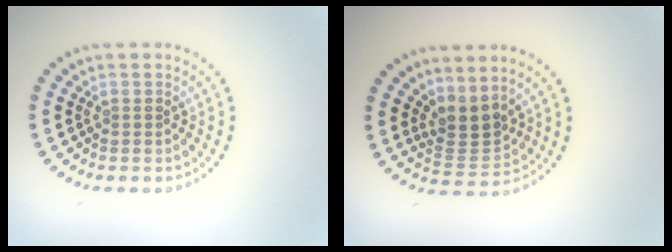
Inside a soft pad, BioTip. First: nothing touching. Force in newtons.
{"total": 2.9, "press": 2.1, "slide": 1.9}